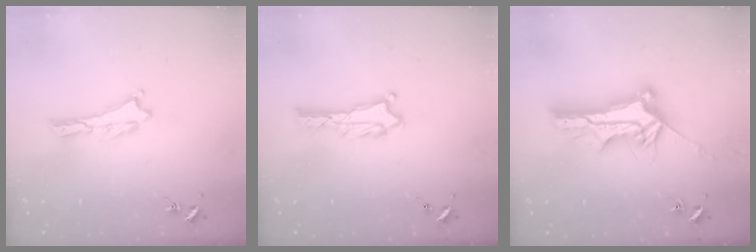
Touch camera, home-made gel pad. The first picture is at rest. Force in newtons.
{"total": 1.3, "press": 1.2, "slide": 0.1}
{"total": 10.5, "press": 10.5, "slide": 0.9}